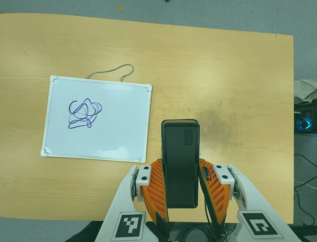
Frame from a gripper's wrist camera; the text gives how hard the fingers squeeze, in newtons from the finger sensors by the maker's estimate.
{"total": 3.9, "left": 2.6, "right": 5.2}